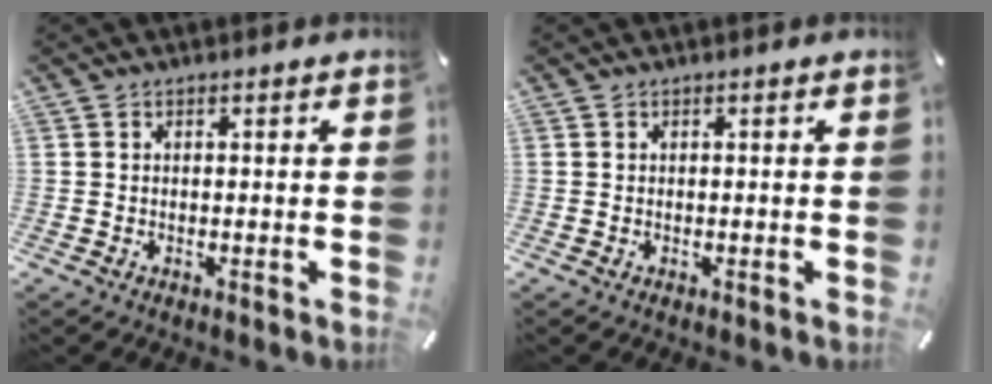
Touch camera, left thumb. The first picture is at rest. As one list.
[{"total": 0.0}]